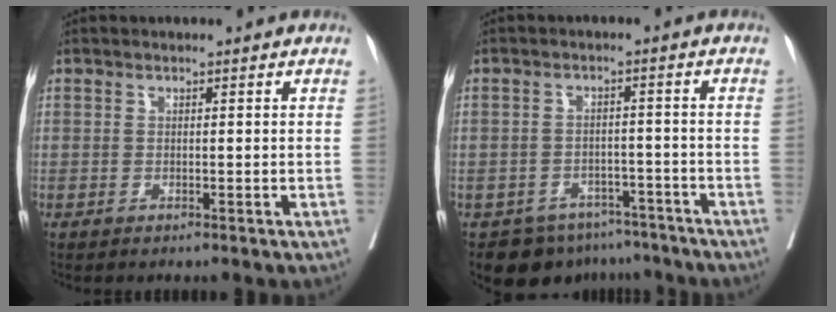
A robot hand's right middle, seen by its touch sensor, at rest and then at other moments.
{"total": 9.0, "force": [-6.9, 5.5, 1.7], "torque": [-0.009, 0.017, -0.087]}